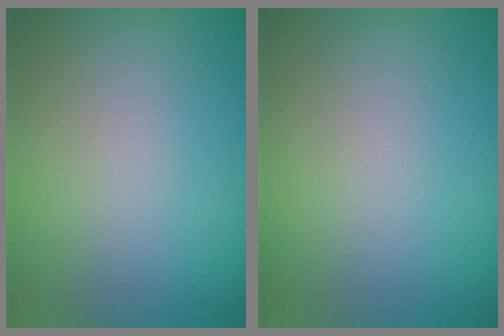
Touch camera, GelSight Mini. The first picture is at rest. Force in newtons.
{"total": 0.0}